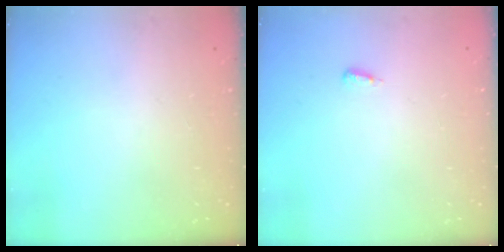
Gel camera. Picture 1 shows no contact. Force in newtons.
{"total": 3.6, "press": 2.7, "slide": 2.5}